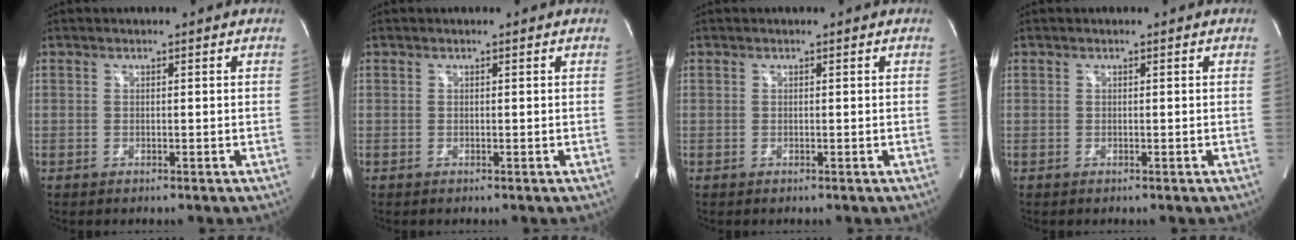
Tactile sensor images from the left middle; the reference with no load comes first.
{"total": 0.0}
{"total": 0.0}
{"total": 0.0}